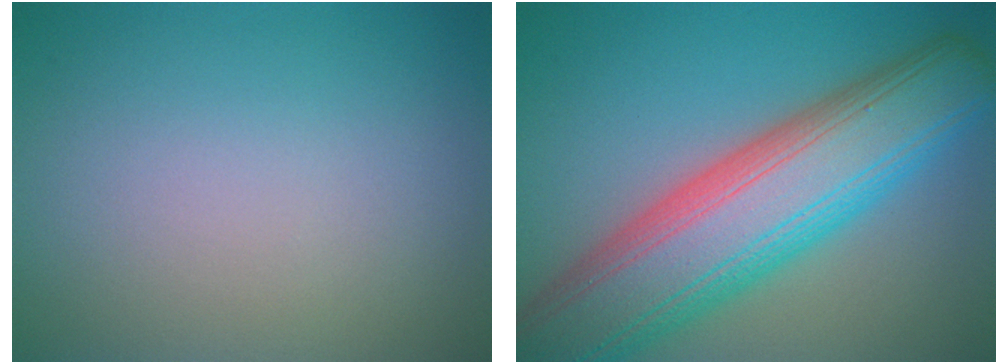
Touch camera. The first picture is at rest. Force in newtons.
{"total": 12.8, "press": 12.7, "slide": 0.8}